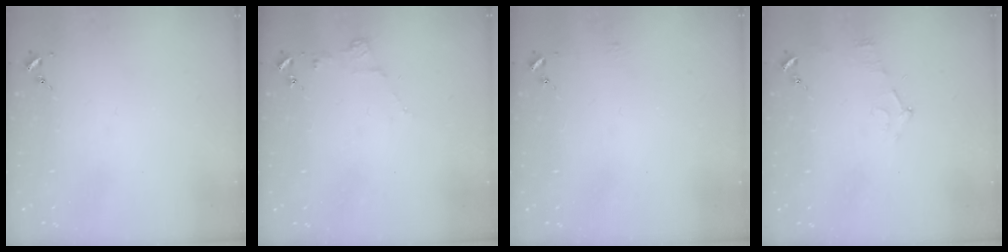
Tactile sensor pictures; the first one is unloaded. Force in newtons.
{"total": 4.3, "press": 4.2, "slide": 0.5}
{"total": 3.3, "press": 3.2, "slide": 0.4}
{"total": 6.8, "press": 6.7, "slide": 0.7}